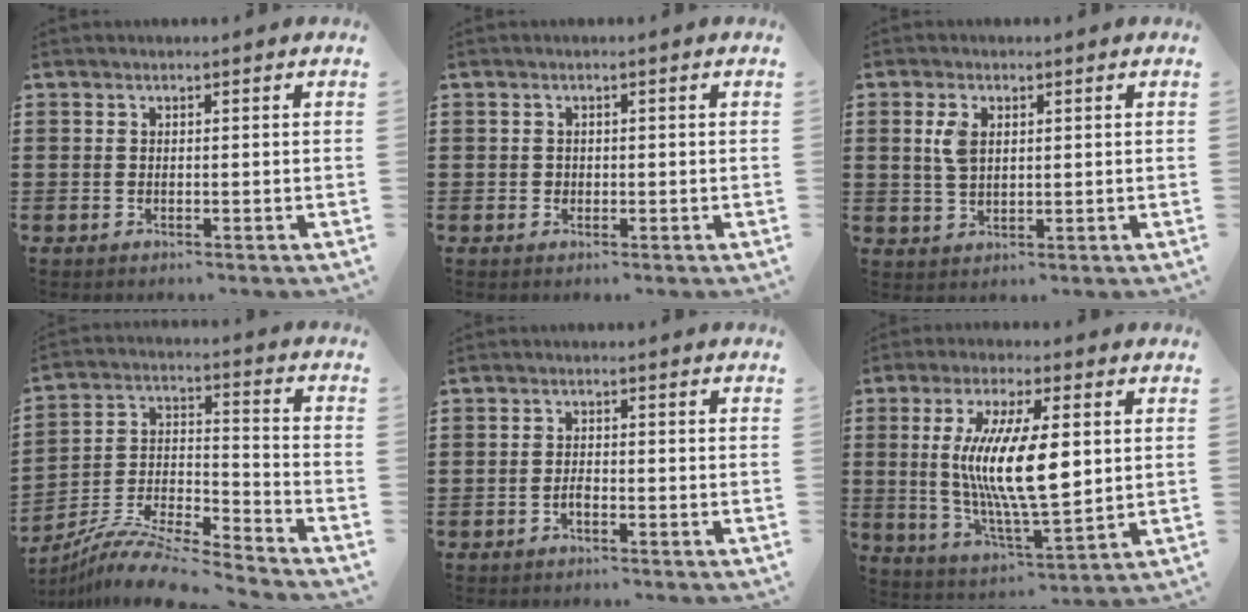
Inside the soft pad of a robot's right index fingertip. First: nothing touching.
{"total": 0.7, "force": [0.0, 0.7, 0.2], "torque": [-0.004, 0.005, 0.000]}
{"total": 3.7, "force": [1.0, 2.1, 2.8], "torque": [-0.063, 0.009, 0.017]}
{"total": 9.5, "force": [-8.8, 0.6, 3.4], "torque": [-0.069, 0.008, -0.180]}
{"total": 1.5, "force": [-0.9, 0.8, 0.8], "torque": [-0.018, -0.001, -0.018]}
{"total": 13.5, "force": [1.9, 4.1, 12.7], "torque": [-0.255, -0.005, 0.027]}